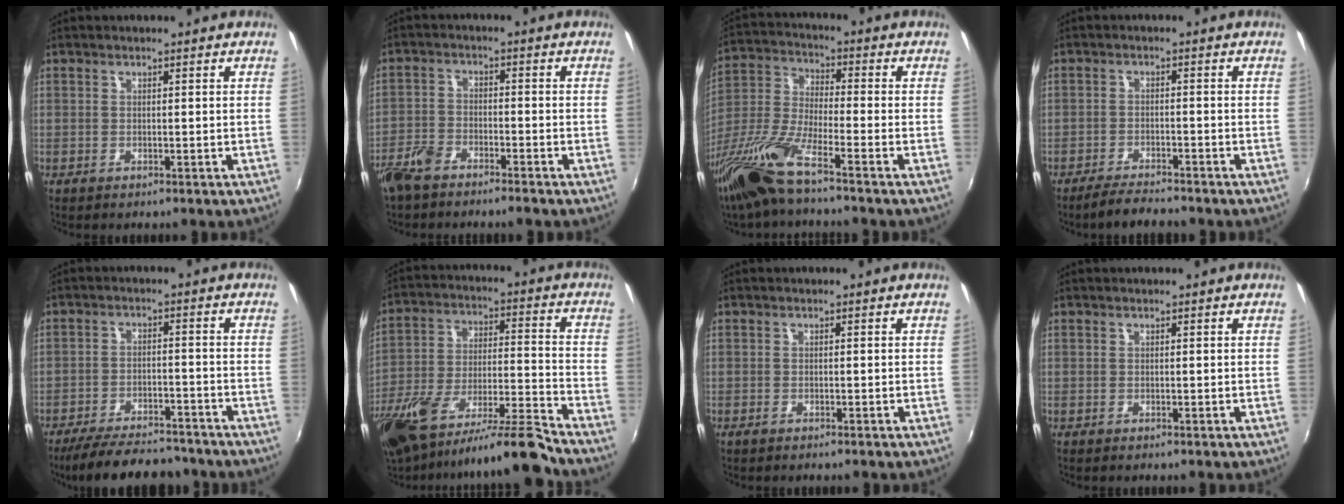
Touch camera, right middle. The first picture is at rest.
{"total": 5.9, "force": [-4.8, 2.0, 2.8], "torque": [-0.073, 0.001, -0.095]}
{"total": 14.0, "force": [-10.0, 1.3, 9.7], "torque": [-0.218, -0.023, -0.206]}
{"total": 4.7, "force": [-4.3, 0.7, 1.8], "torque": [-0.054, -0.008, -0.077]}
{"total": 15.1, "force": [-13.0, 4.4, 6.4], "torque": [-0.139, -0.009, -0.192]}
{"total": 20.7, "force": [-16.1, 1.9, 12.8], "torque": [-0.240, -0.051, -0.275]}
{"total": 0.9, "force": [-0.7, 0.2, 0.5], "torque": [-0.009, -0.002, -0.015]}
{"total": 0.0}